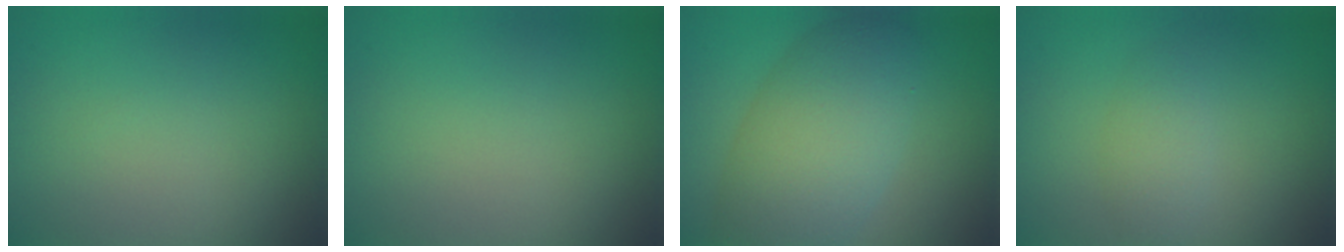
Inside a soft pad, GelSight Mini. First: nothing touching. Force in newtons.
{"total": 0.0}
{"total": 7.8, "press": 7.7, "slide": 0.6}
{"total": 1.8, "press": 1.8, "slide": 0.1}